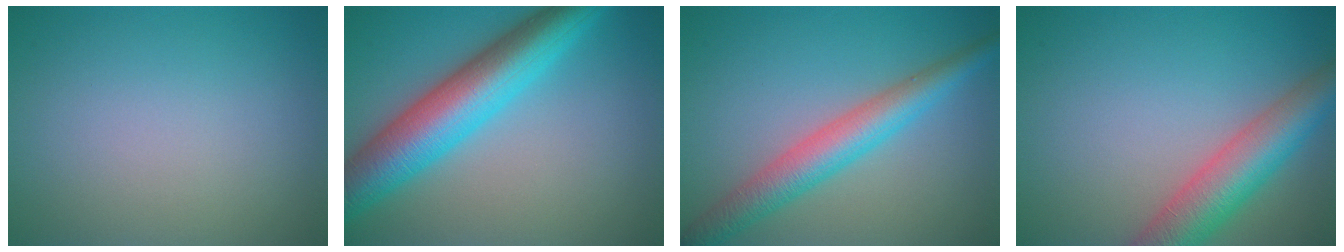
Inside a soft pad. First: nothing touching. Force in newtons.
{"total": 9.0, "press": 9.0, "slide": 0.0}
{"total": 4.9, "press": 4.9, "slide": 0.1}
{"total": 6.5, "press": 6.5, "slide": 0.5}